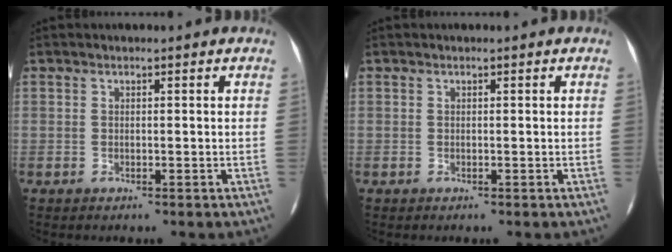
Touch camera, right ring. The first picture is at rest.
{"total": 0.0}